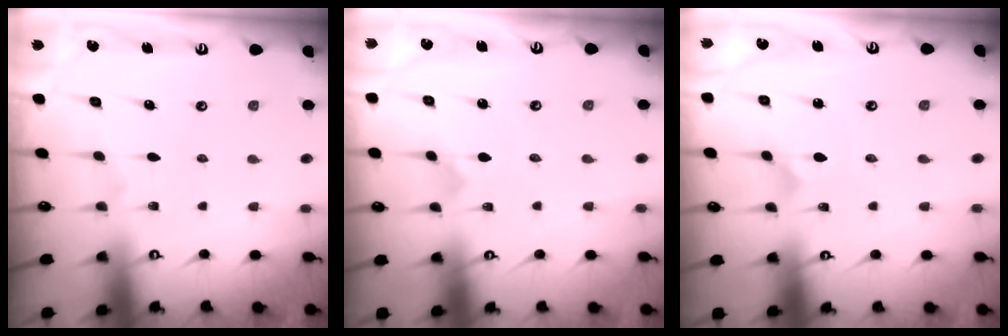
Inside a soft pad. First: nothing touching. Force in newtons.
{"total": 0.0}
{"total": 1.0, "press": 1.0, "slide": 0.0}